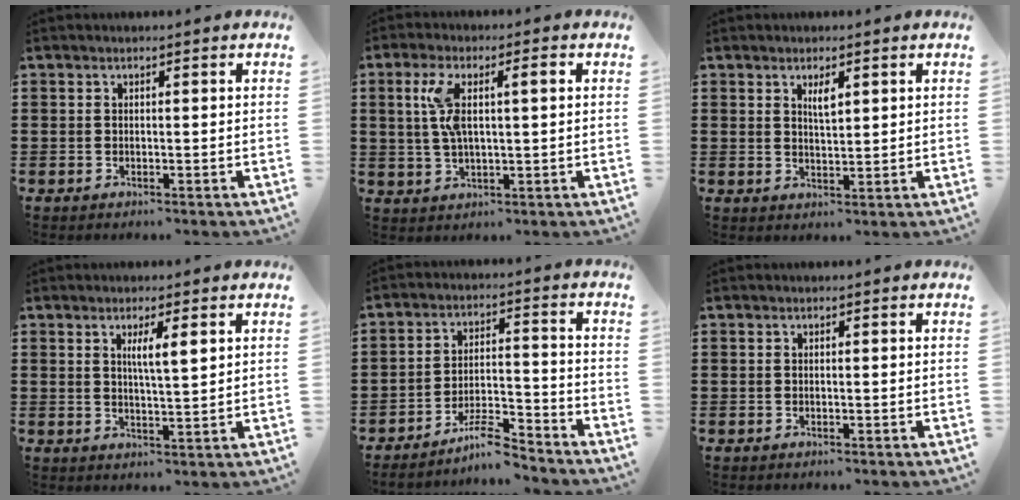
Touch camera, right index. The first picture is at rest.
{"total": 6.8, "force": [1.5, 2.1, 6.3], "torque": [-0.138, 0.003, 0.018]}
{"total": 2.5, "force": [1.2, 0.7, 2.0], "torque": [-0.035, -0.001, 0.018]}
{"total": 3.7, "force": [1.3, 0.4, 3.4], "torque": [-0.070, 0.002, 0.018]}
{"total": 6.9, "force": [-6.1, 1.1, 3.0], "torque": [-0.051, 0.008, -0.113]}
{"total": 0.0}